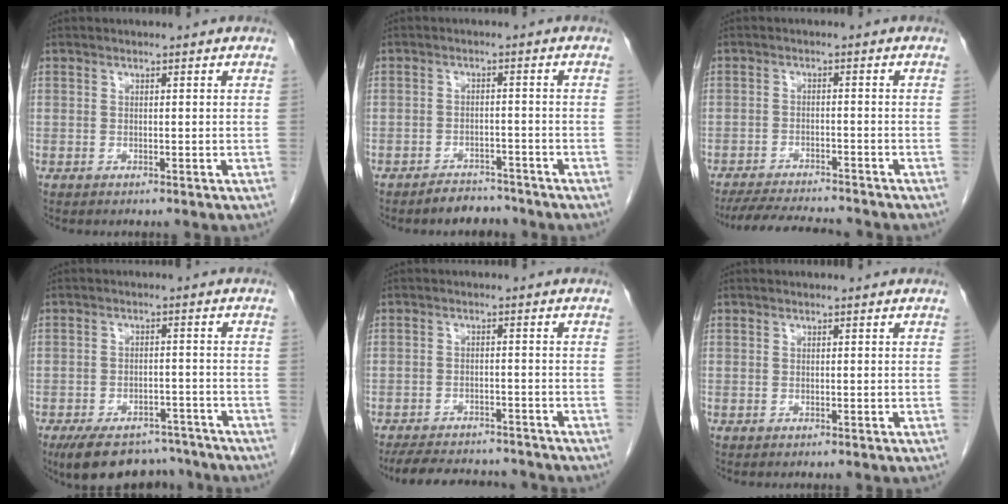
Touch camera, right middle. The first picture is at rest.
{"total": 4.0, "force": [-3.6, 1.6, 0.2], "torque": [-0.005, 0.003, -0.054]}
{"total": 10.3, "force": [-9.6, 1.3, 3.6], "torque": [-0.058, -0.007, -0.143]}
{"total": 11.9, "force": [-9.8, 5.2, 4.3], "torque": [-0.063, 0.009, -0.138]}
{"total": 11.9, "force": [-10.8, 3.3, 3.7], "torque": [-0.069, 0.002, -0.145]}
{"total": 0.0}